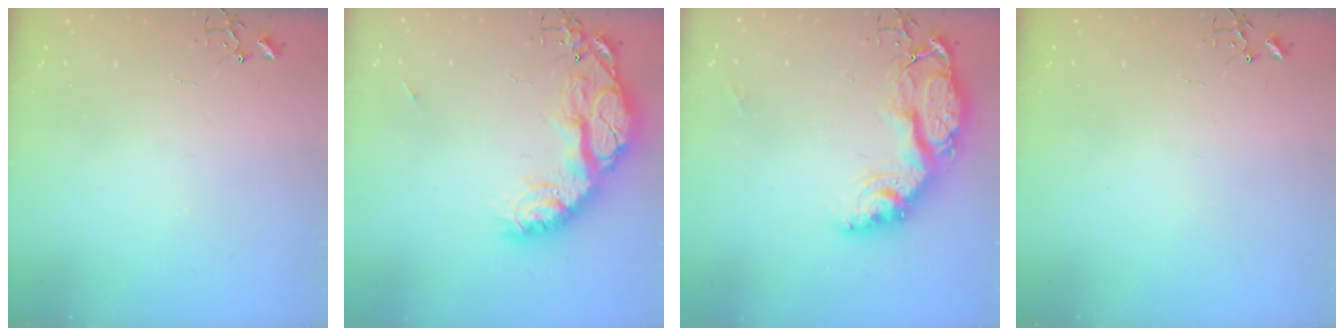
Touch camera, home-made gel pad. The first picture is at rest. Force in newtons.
{"total": 20.6, "press": 20.5, "slide": 1.5}
{"total": 19.0, "press": 19.0, "slide": 1.8}
{"total": 0.0}